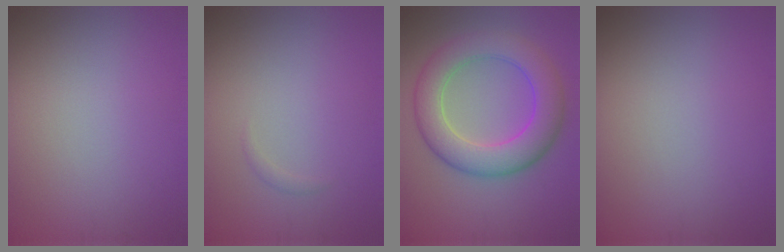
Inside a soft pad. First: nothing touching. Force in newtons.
{"total": 0.5, "press": 0.5, "slide": 0.0}
{"total": 7.4, "press": 7.4, "slide": 0.1}
{"total": 0.0}